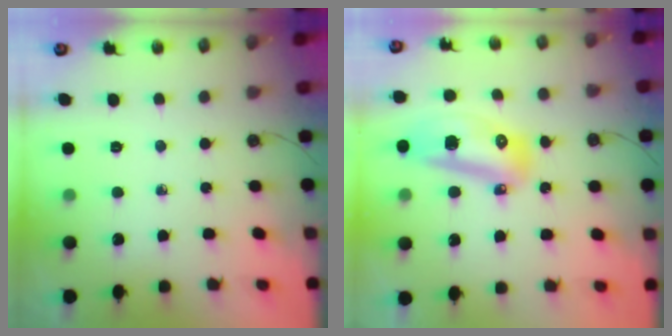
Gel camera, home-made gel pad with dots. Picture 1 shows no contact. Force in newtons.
{"total": 13.1, "press": 13.0, "slide": 1.5}